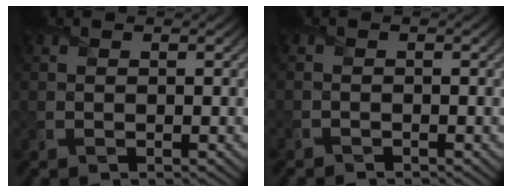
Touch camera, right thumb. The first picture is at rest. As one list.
[{"total": 1.1, "force": [-1.1, -0.1, -0.2], "torque": [0.004, -0.008, -0.025]}]